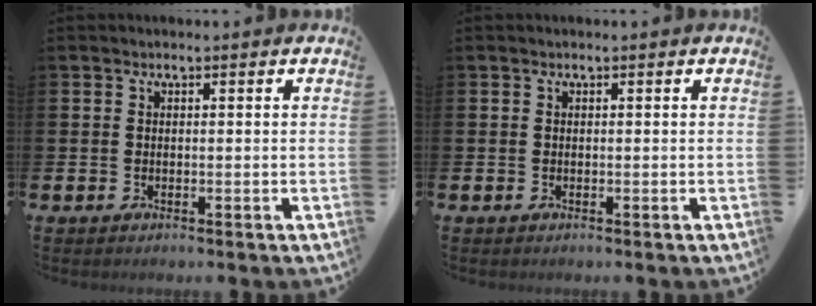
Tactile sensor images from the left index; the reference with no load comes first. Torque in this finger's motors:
{"motor_torque": [0.00, 0.00, 0.00, 0.00]}